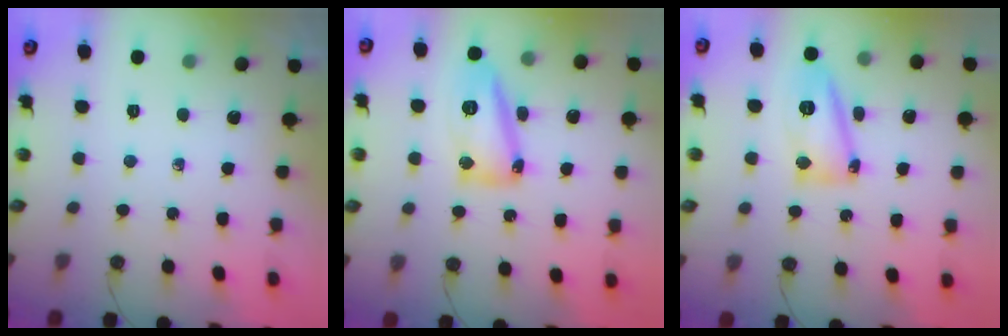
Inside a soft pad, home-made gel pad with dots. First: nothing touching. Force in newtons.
{"total": 14.4, "press": 14.4, "slide": 0.8}
{"total": 14.2, "press": 14.1, "slide": 1.4}